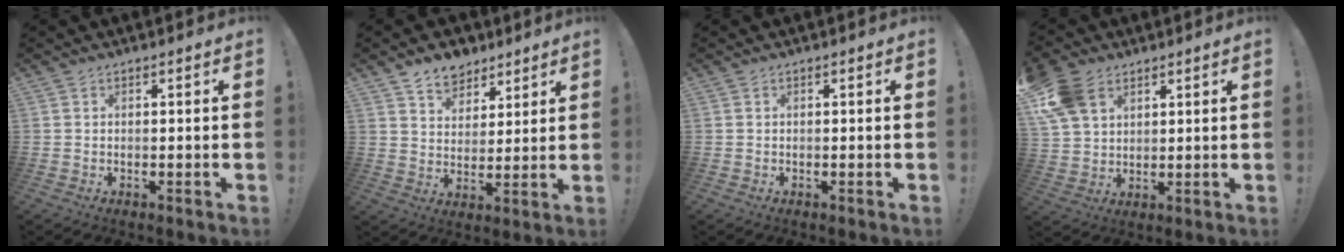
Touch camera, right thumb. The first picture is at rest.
{"total": 8.4, "force": [6.4, 5.2, 1.3], "torque": [-0.018, -0.047, 0.124]}
{"total": 0.0}
{"total": 11.6, "force": [5.9, 8.1, 6.0], "torque": [-0.120, -0.017, 0.118]}